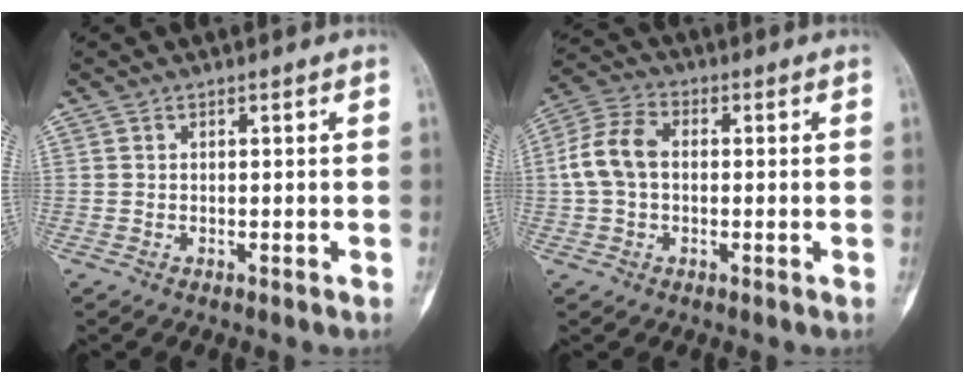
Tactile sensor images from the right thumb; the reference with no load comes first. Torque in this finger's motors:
{"motor_torque": [0.57, 1.18, 0.46, -0.45, 0.08]}